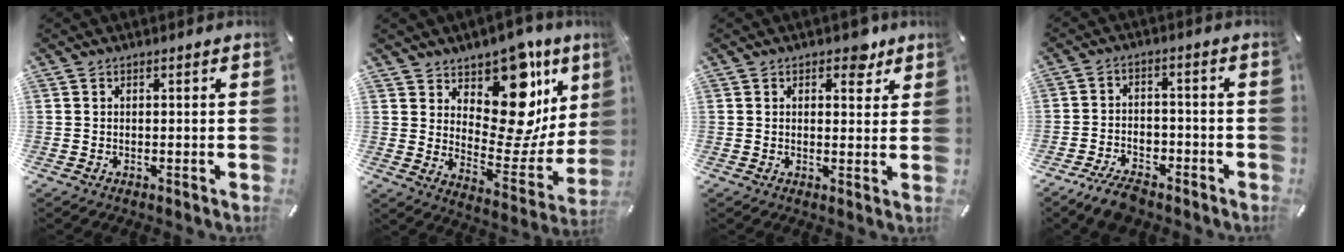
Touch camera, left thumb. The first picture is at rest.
{"total": 16.4, "force": [9.6, 9.2, 9.6], "torque": [-0.117, -0.095, 0.162]}
{"total": 4.8, "force": [3.1, 2.9, 2.3], "torque": [-0.008, -0.015, 0.045]}
{"total": 6.6, "force": [-4.9, 3.3, 2.9], "torque": [-0.052, 0.028, -0.092]}